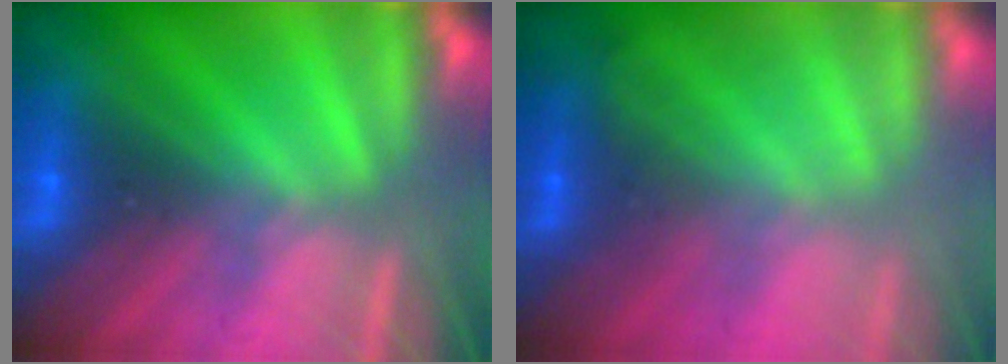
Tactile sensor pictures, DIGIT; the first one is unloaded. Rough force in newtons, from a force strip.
{"total": 2.2}